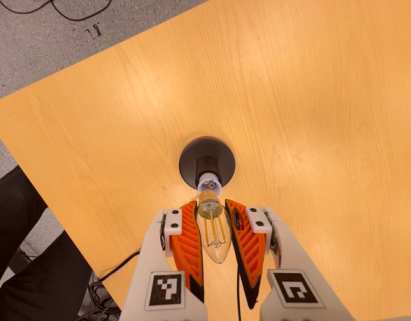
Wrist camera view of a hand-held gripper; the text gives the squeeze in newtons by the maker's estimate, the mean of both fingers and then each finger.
{"total": 23.1, "left": 24.8, "right": 21.5}